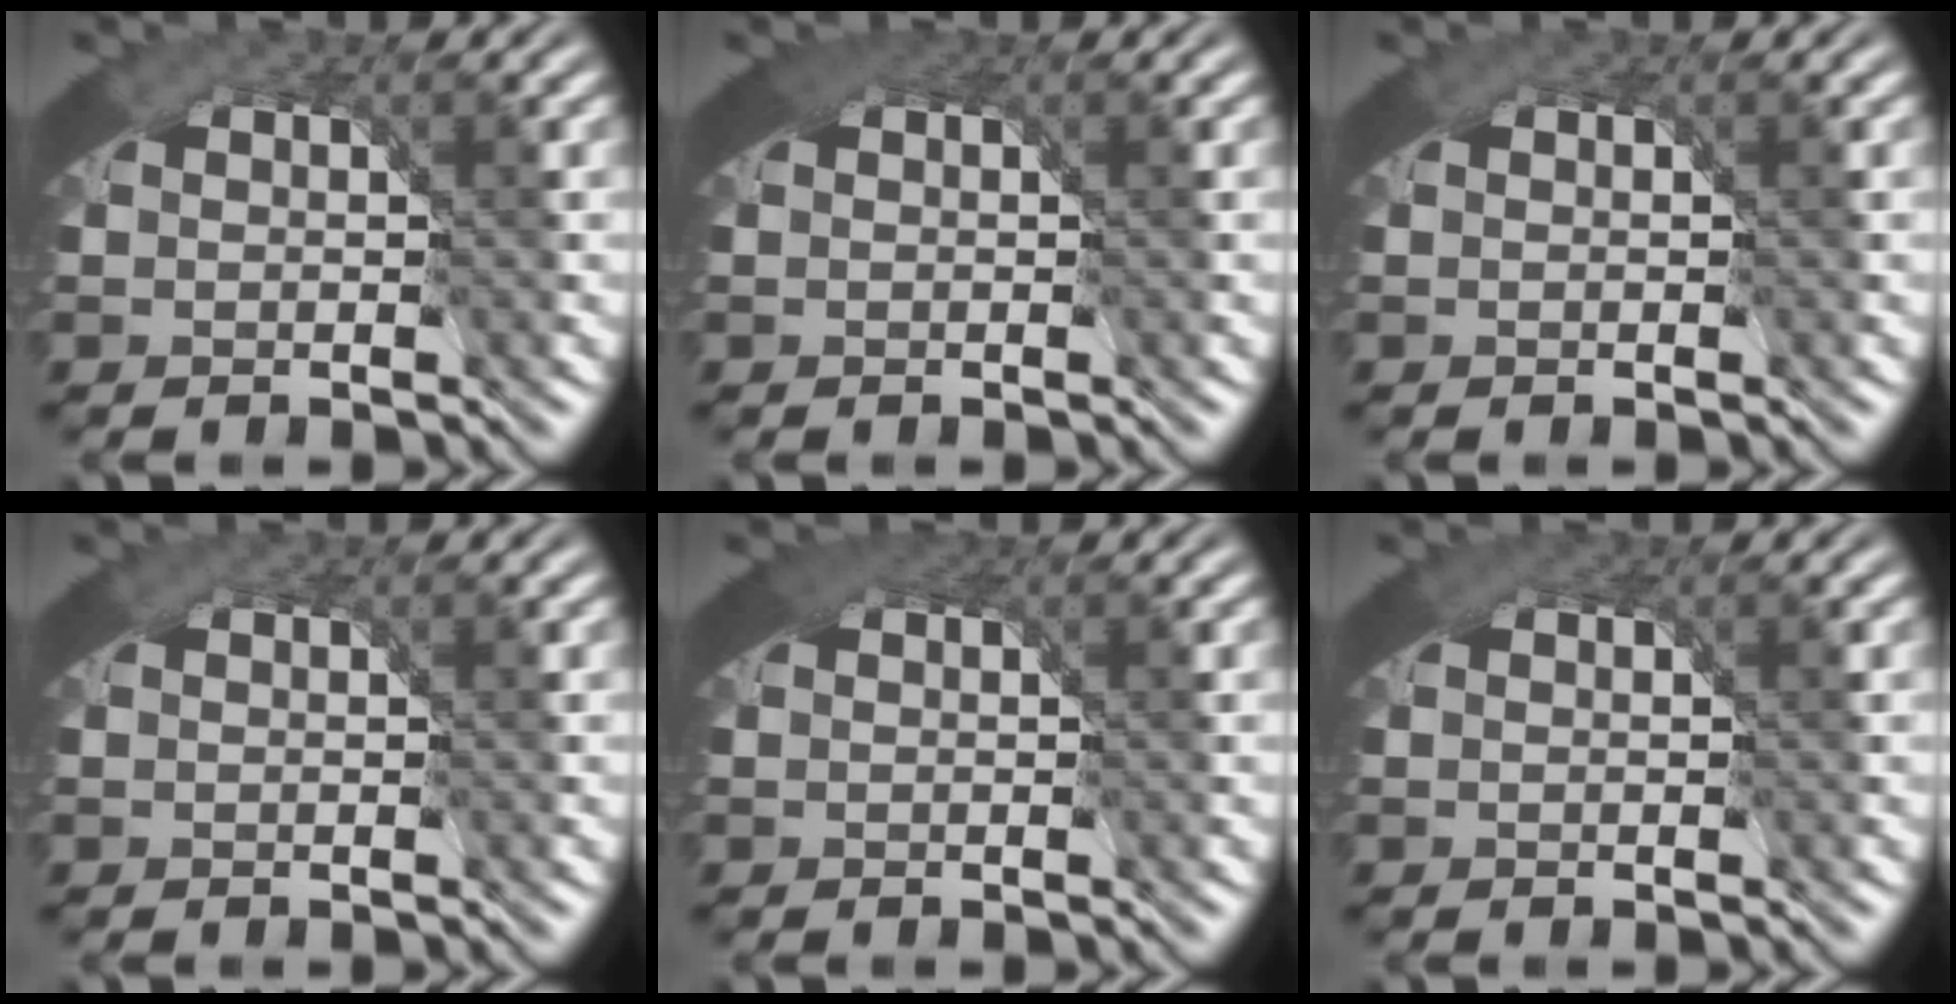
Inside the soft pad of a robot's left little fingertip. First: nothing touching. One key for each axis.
{"total": 0.7, "fx": 0.2, "fy": 0.3, "fz": 0.5, "tx": -0.007, "ty": 0.006, "tz": 0.001}
{"total": 0.0}
{"total": 0.0}
{"total": 0.6, "fx": 0.2, "fy": 0.3, "fz": 0.5, "tx": -0.006, "ty": 0.005, "tz": -0.001}
{"total": 0.0}